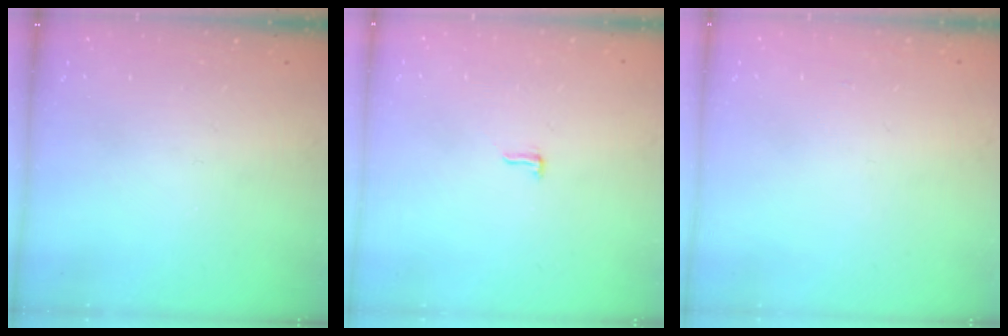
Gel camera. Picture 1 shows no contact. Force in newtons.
{"total": 3.7, "press": 3.3, "slide": 1.7}
{"total": 0.9, "press": 0.9, "slide": 0.0}